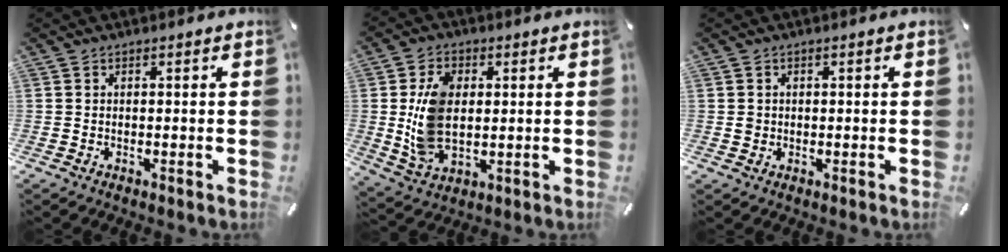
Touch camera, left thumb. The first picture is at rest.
{"total": 11.5, "force": [1.1, 8.0, 8.2], "torque": [-0.185, 0.006, 0.020]}
{"total": 1.2, "force": [0.0, 1.2, 0.3], "torque": [-0.005, 0.005, -0.002]}